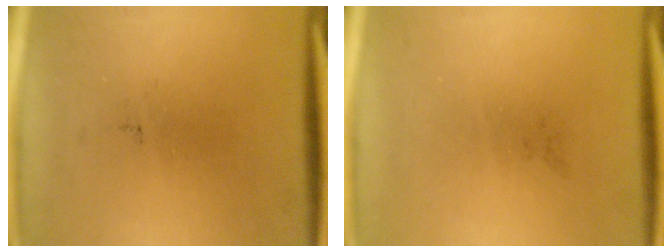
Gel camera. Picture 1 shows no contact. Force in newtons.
{"total": 0.0}